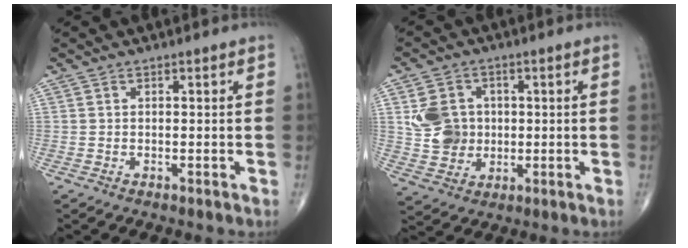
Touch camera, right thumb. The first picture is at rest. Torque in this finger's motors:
{"motor_torque": [0.02, 0.21, 0.49, 0.35, 0.06]}